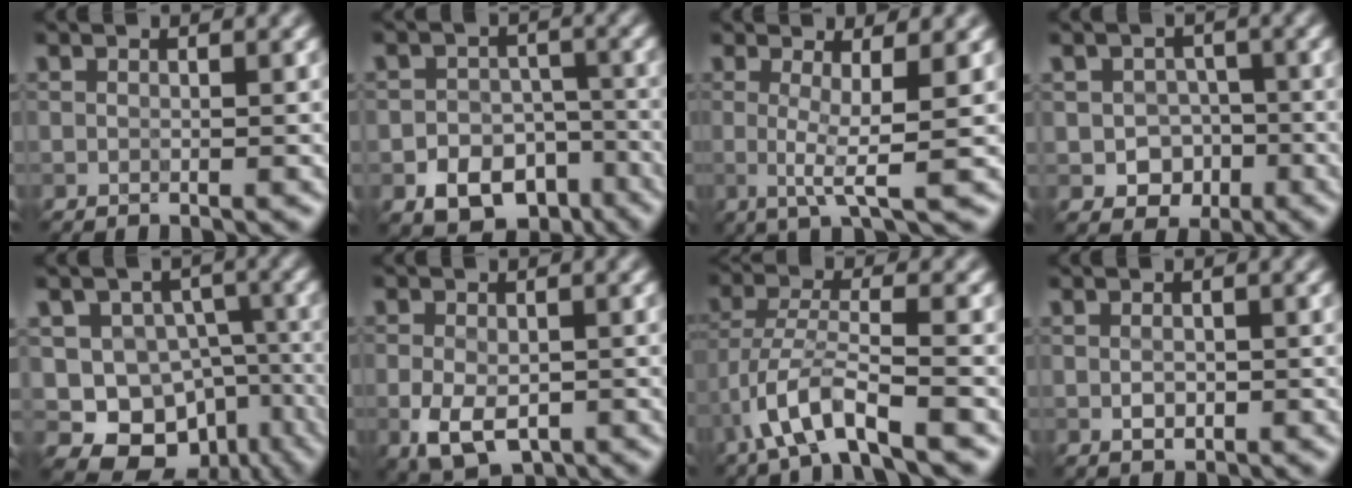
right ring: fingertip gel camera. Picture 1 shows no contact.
{"total": 8.3, "force": [-4.9, 5.8, 3.4], "torque": [-0.040, -0.007, -0.070]}
{"total": 3.6, "force": [0.2, 0.5, 3.6], "torque": [-0.066, -0.007, -0.001]}
{"total": 4.0, "force": [-1.4, 3.5, 1.3], "torque": [0.003, 0.006, -0.033]}
{"total": 9.2, "force": [-3.3, 7.4, 4.2], "torque": [-0.051, -0.008, -0.047]}
{"total": 5.1, "force": [-1.7, 3.1, 3.6], "torque": [-0.073, -0.011, -0.035]}
{"total": 5.5, "force": [-3.2, 1.3, 4.3], "torque": [-0.089, 0.001, -0.067]}
{"total": 1.2, "force": [-0.2, 0.8, 0.8], "torque": [-0.015, 0.001, -0.005]}